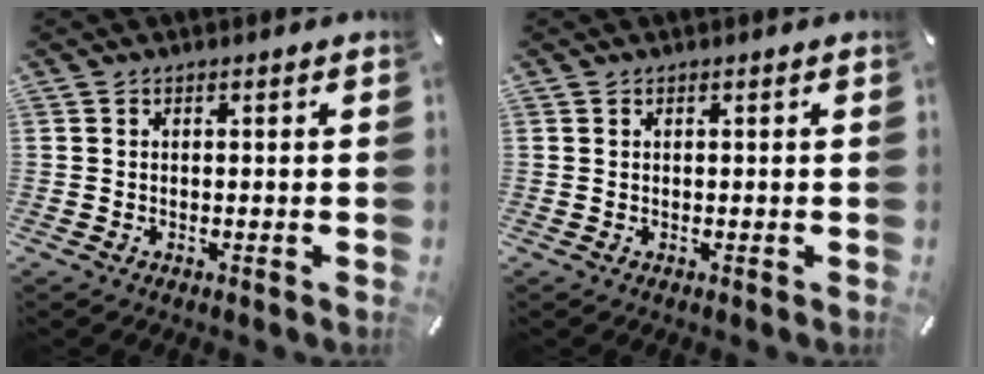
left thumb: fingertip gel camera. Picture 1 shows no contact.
{"total": 0.0}